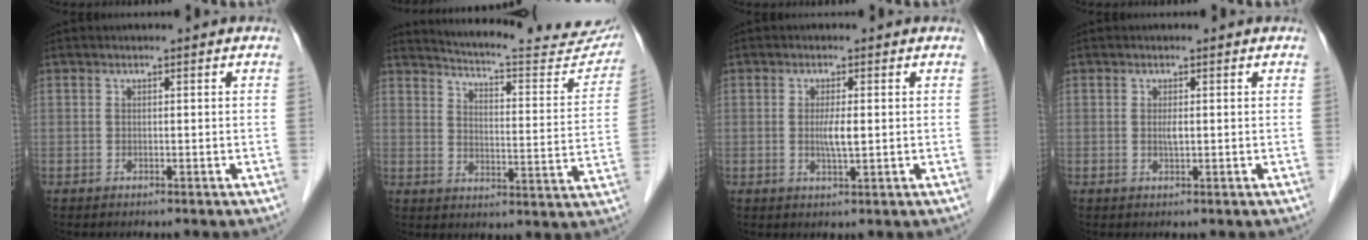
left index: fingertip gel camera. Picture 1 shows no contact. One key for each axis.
{"total": 22.3, "fx": 21.1, "fy": 2.9, "fz": 6.7, "tx": -0.093, "ty": -0.068, "tz": 0.256}
{"total": 2.8, "fx": -0.1, "fy": 0.3, "fz": 2.7, "tx": -0.057, "ty": -0.007, "tz": -0.001}
{"total": 1.0, "fx": 0.0, "fy": 0.2, "fz": 1.0, "tx": -0.021, "ty": -0.004, "tz": 0.000}